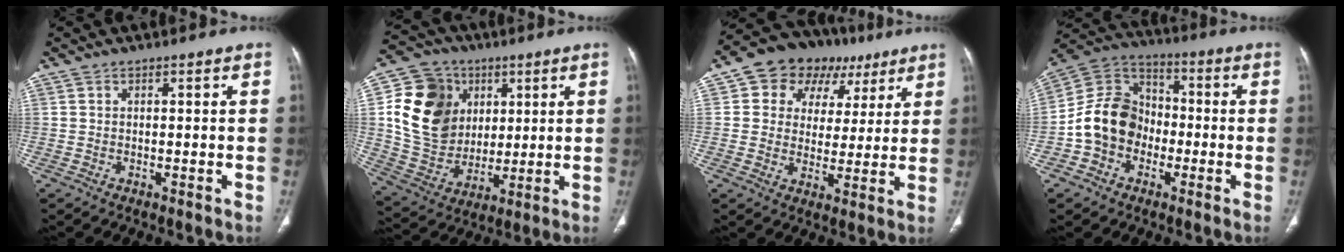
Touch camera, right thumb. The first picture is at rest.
{"total": 19.2, "force": [4.8, 15.4, 10.3], "torque": [-0.170, -0.001, 0.100]}
{"total": 16.3, "force": [7.0, 12.3, 8.1], "torque": [-0.068, 0.017, 0.106]}
{"total": 13.0, "force": [-3.2, 10.7, 6.6], "torque": [-0.097, 0.046, -0.067]}